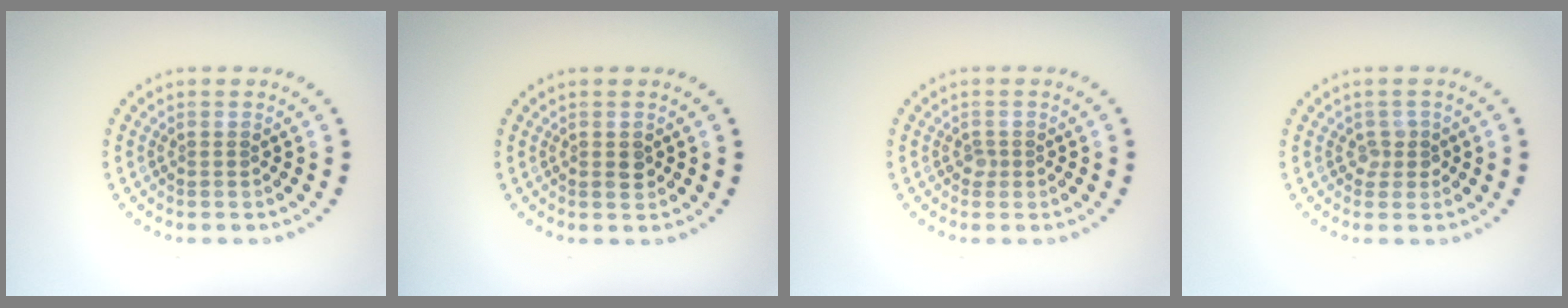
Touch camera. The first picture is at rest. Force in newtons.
{"total": 1.2, "press": 1.1, "slide": 0.3}
{"total": 0.8, "press": 0.5, "slide": 0.6}
{"total": 1.3, "press": 1.1, "slide": 0.8}